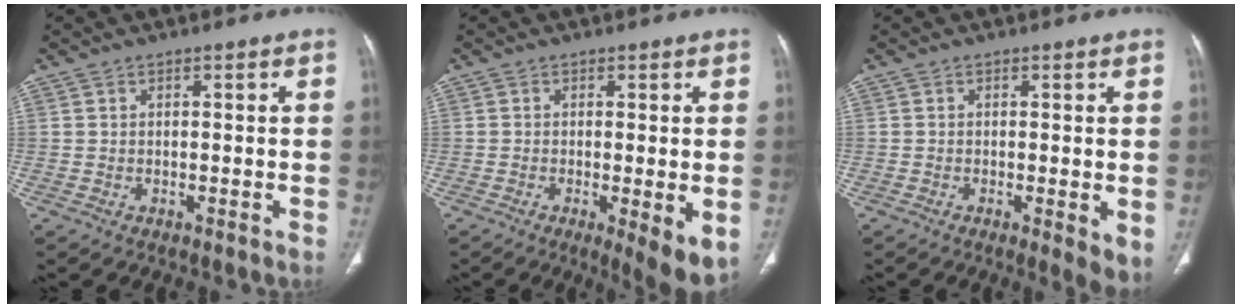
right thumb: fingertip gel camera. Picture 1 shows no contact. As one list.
[{"total": 7.2, "force": [-1.8, 1.7, 6.8], "torque": [-0.102, -0.022, -0.027]}, {"total": 4.5, "force": [-0.7, 1.2, 4.3], "torque": [-0.067, -0.015, -0.013]}]